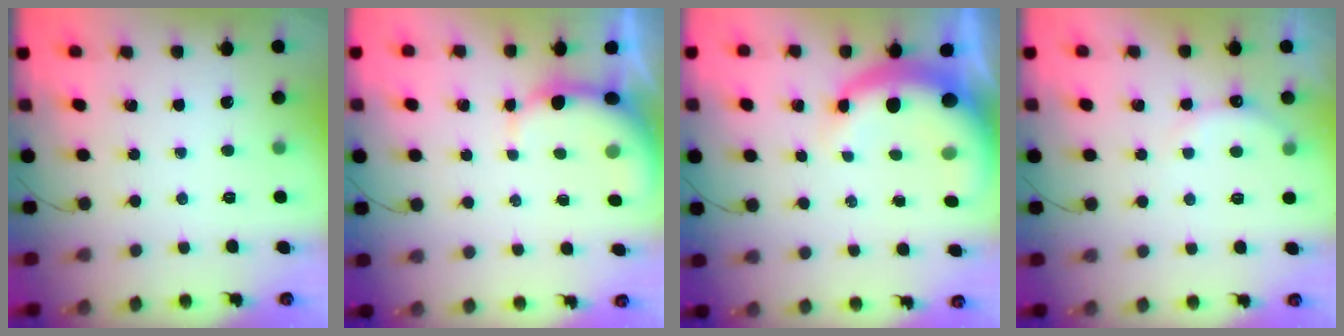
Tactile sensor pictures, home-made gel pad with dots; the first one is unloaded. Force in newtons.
{"total": 4.1, "press": 4.0, "slide": 0.7}
{"total": 9.0, "press": 8.7, "slide": 2.1}
{"total": 6.5, "press": 6.4, "slide": 1.3}